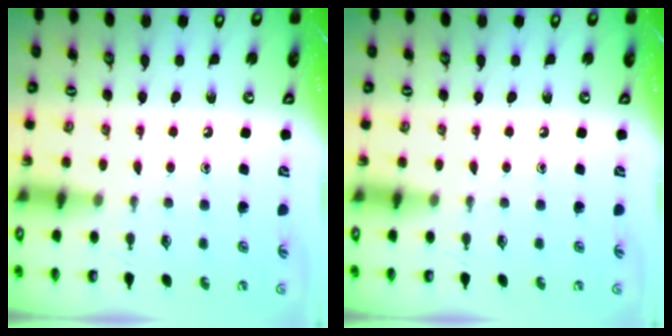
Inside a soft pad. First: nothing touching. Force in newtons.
{"total": 0.0}